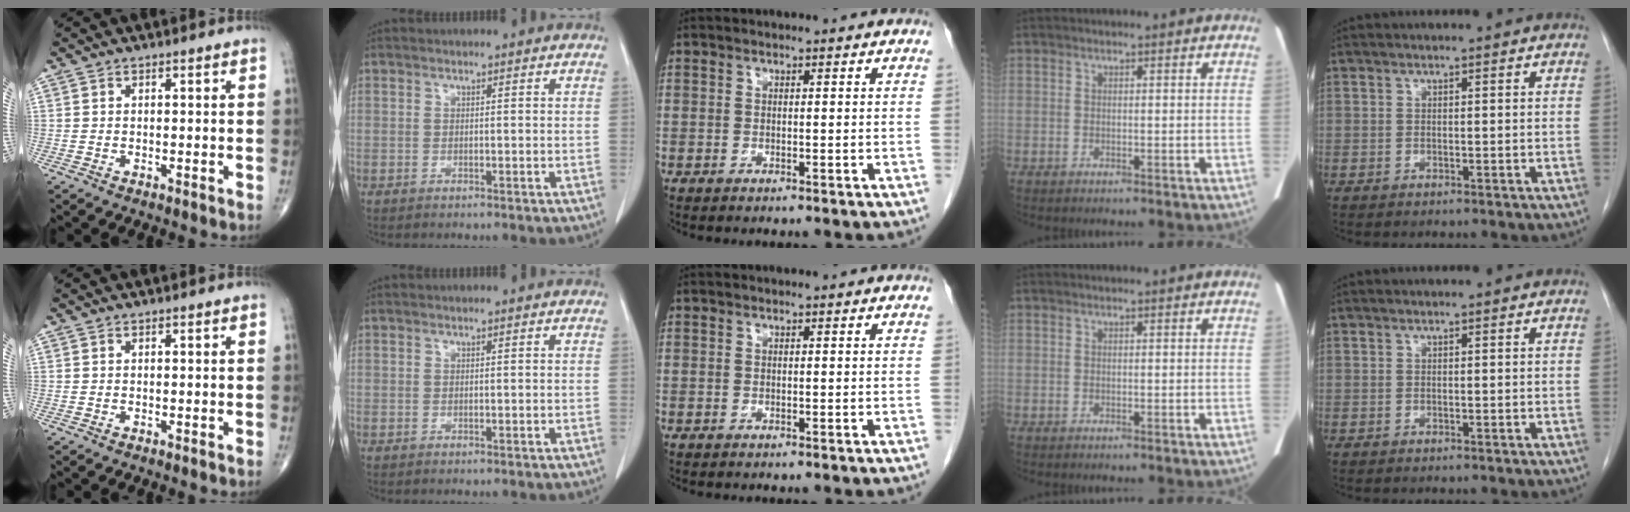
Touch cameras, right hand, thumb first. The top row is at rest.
{}